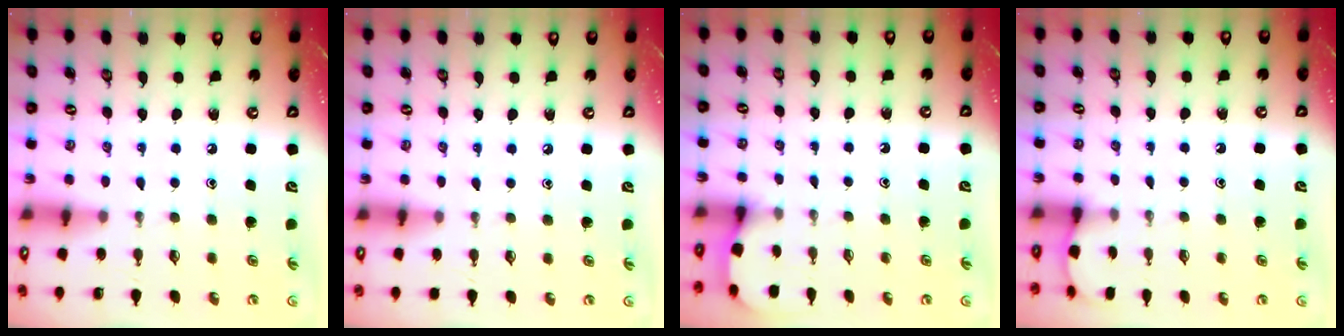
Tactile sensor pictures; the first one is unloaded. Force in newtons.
{"total": 2.6, "press": 2.6, "slide": 0.4}
{"total": 2.2, "press": 2.2, "slide": 0.3}
{"total": 1.9, "press": 1.9, "slide": 0.2}